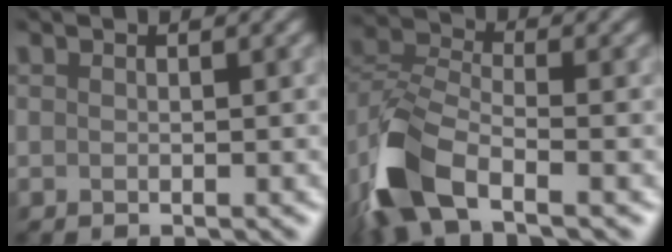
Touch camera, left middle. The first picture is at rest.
{"total": 8.1, "force": [-4.5, 4.2, 5.2], "torque": [-0.120, -0.003, -0.103]}